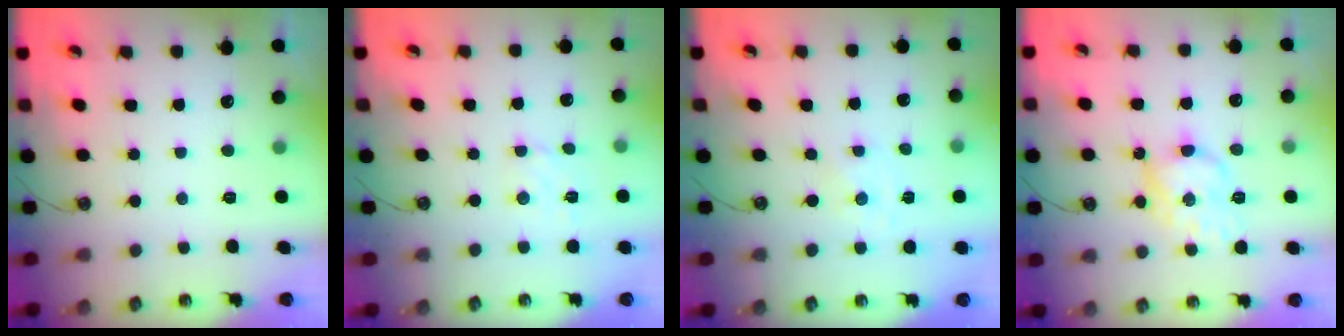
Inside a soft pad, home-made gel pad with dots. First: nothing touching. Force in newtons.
{"total": 3.1, "press": 3.0, "slide": 0.4}
{"total": 0.0}
{"total": 11.0, "press": 11.0, "slide": 0.0}